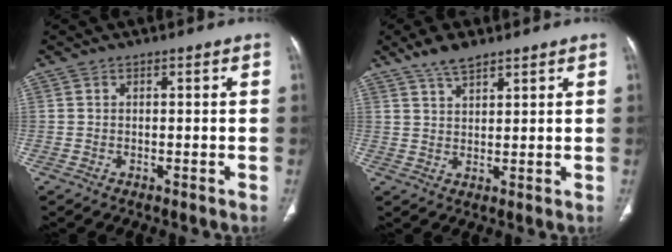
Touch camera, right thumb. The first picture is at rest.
{"total": 5.3, "force": [4.0, 1.8, 2.9], "torque": [-0.049, -0.015, 0.079]}